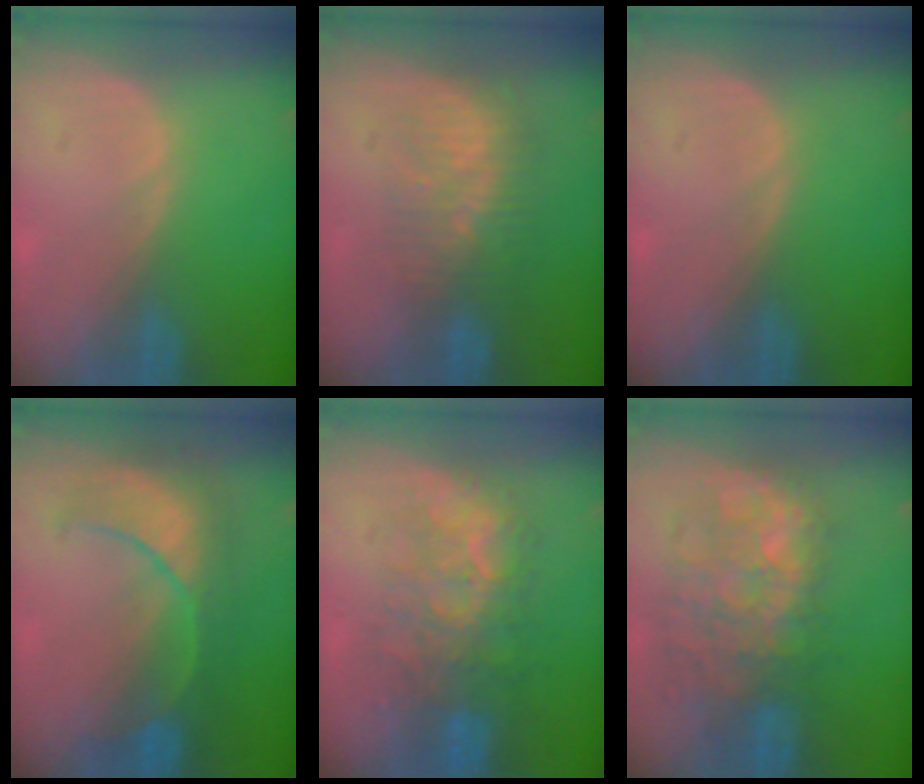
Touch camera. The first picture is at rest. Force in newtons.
{"total": 7.9, "press": 7.4, "slide": 2.6}
{"total": 0.0}
{"total": 8.1, "press": 8.1, "slide": 0.6}
{"total": 9.1, "press": 8.5, "slide": 3.1}
{"total": 10.7, "press": 10.1, "slide": 3.6}